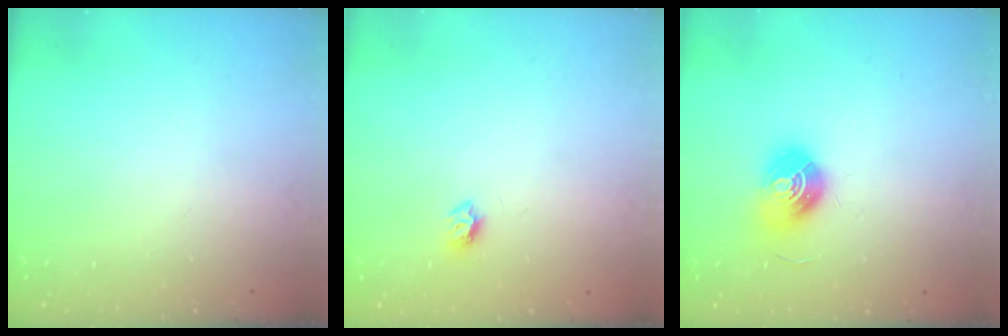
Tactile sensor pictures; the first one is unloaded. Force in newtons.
{"total": 4.6, "press": 4.6, "slide": 0.5}
{"total": 10.3, "press": 10.3, "slide": 0.5}